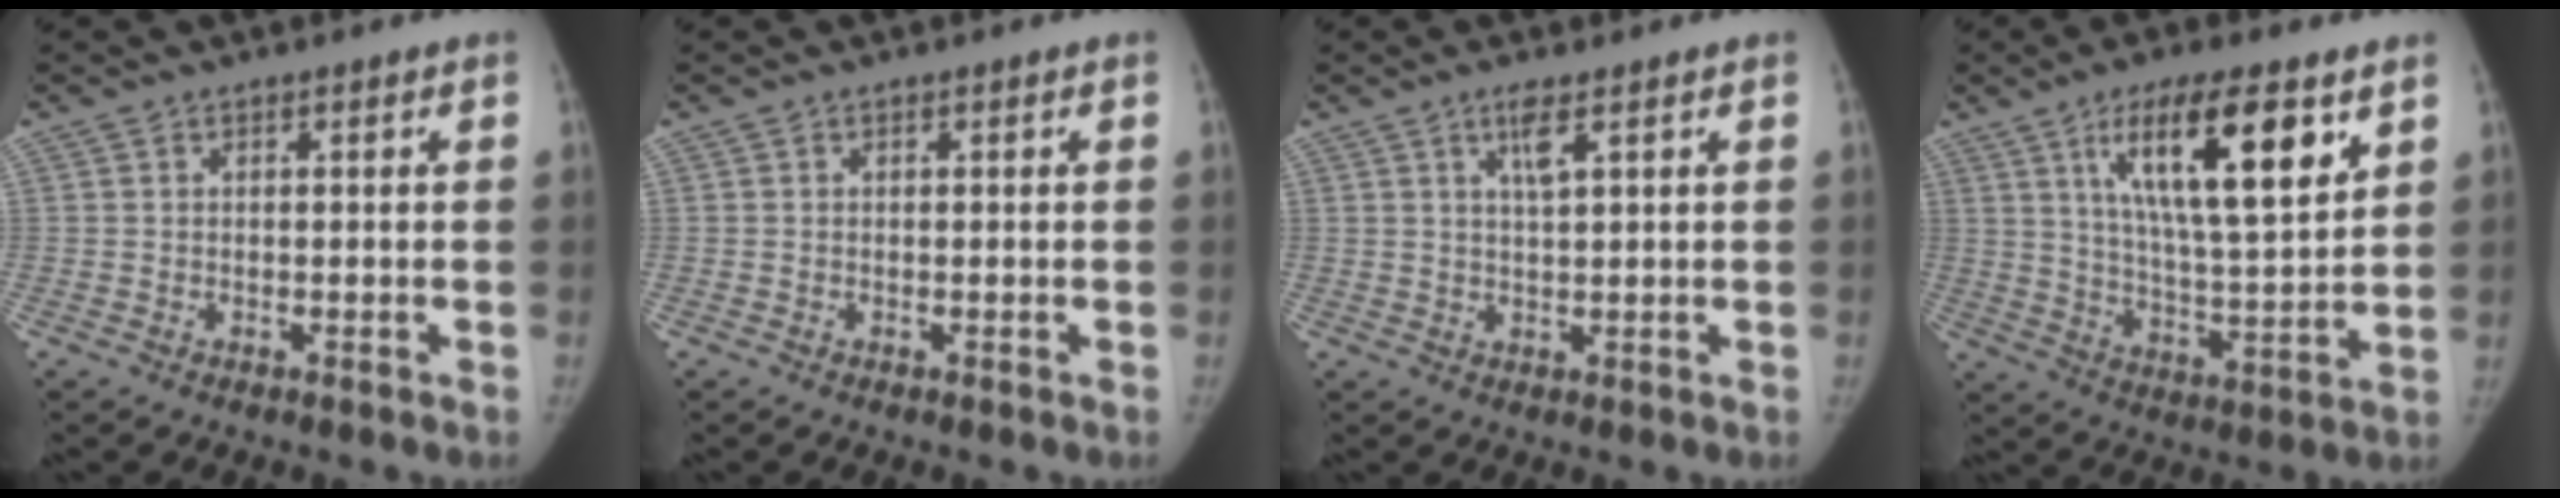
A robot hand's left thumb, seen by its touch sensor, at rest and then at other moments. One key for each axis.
{"total": 0.0}
{"total": 3.3, "fx": 1.6, "fy": 0.7, "fz": 2.8, "tx": -0.053, "ty": -0.007, "tz": 0.033}
{"total": 17.2, "fx": 8.1, "fy": 4.6, "fz": 14.5, "tx": -0.222, "ty": -0.037, "tz": 0.142}